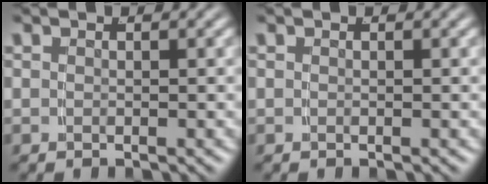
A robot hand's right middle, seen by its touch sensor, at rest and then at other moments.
{"total": 0.0}